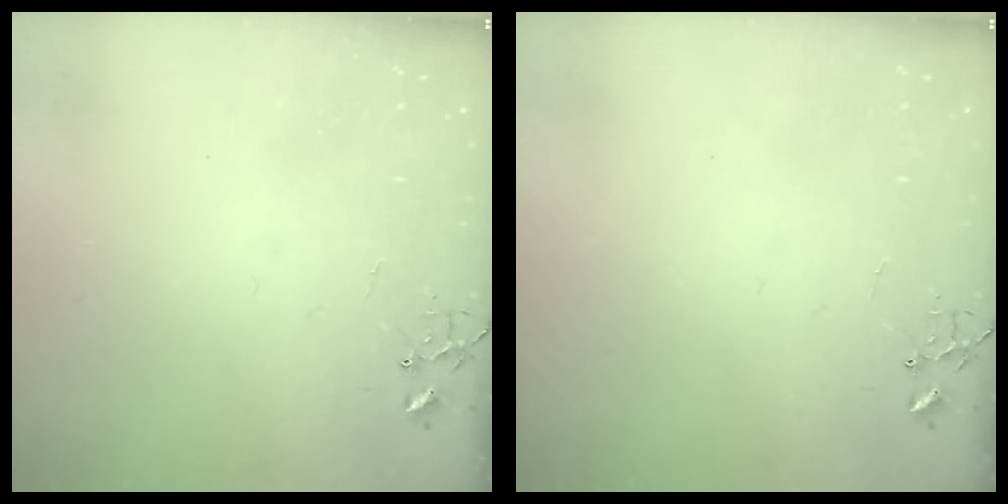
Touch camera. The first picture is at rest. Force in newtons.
{"total": 0.0}